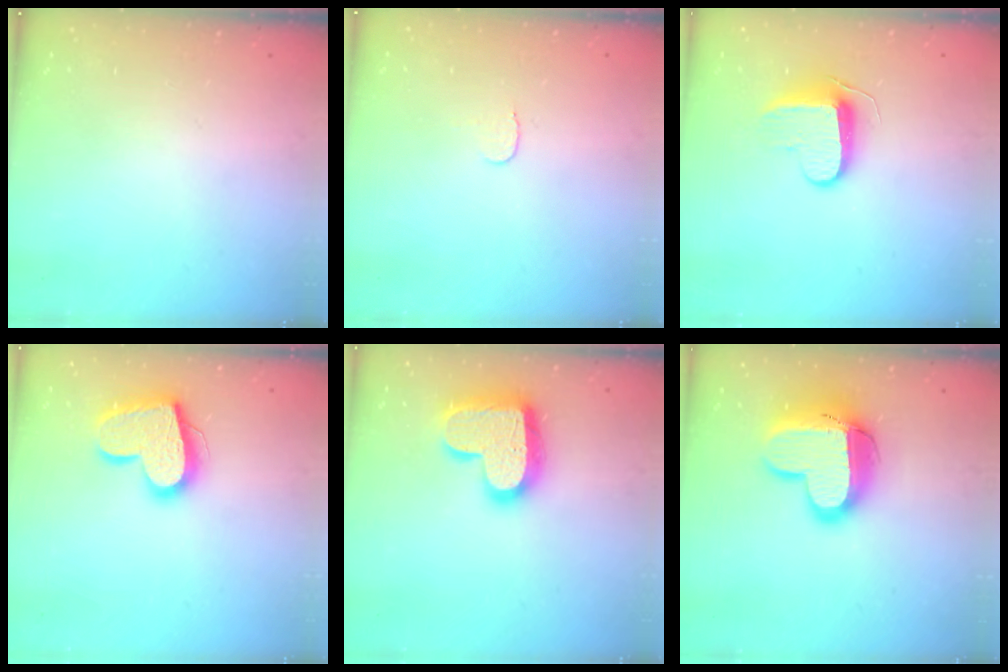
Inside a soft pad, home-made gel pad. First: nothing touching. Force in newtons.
{"total": 3.6, "press": 3.6, "slide": 0.4}
{"total": 8.9, "press": 8.9, "slide": 0.8}
{"total": 17.7, "press": 17.7, "slide": 1.5}
{"total": 19.5, "press": 19.5, "slide": 1.4}
{"total": 16.3, "press": 16.2, "slide": 1.4}